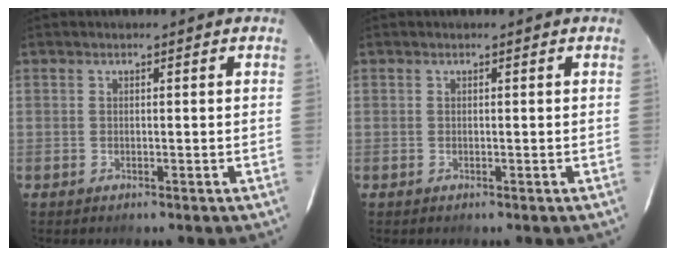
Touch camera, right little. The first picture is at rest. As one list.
[{"total": 0.0}]